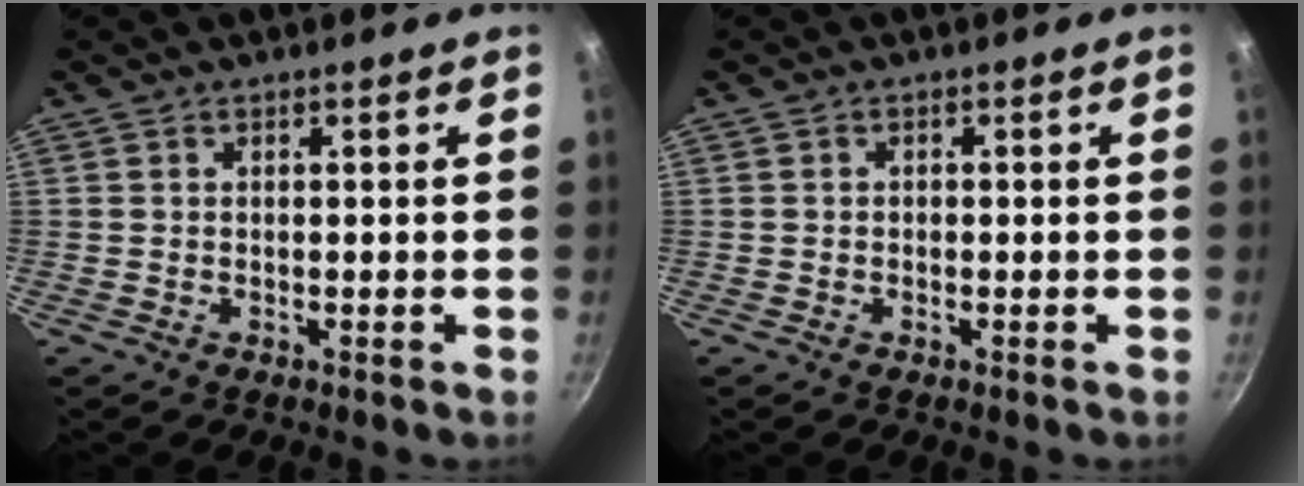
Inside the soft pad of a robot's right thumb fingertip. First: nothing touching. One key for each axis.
{"total": 0.7, "fx": -0.2, "fy": 0.6, "fz": 0.3, "tx": -0.004, "ty": 0.003, "tz": -0.004}